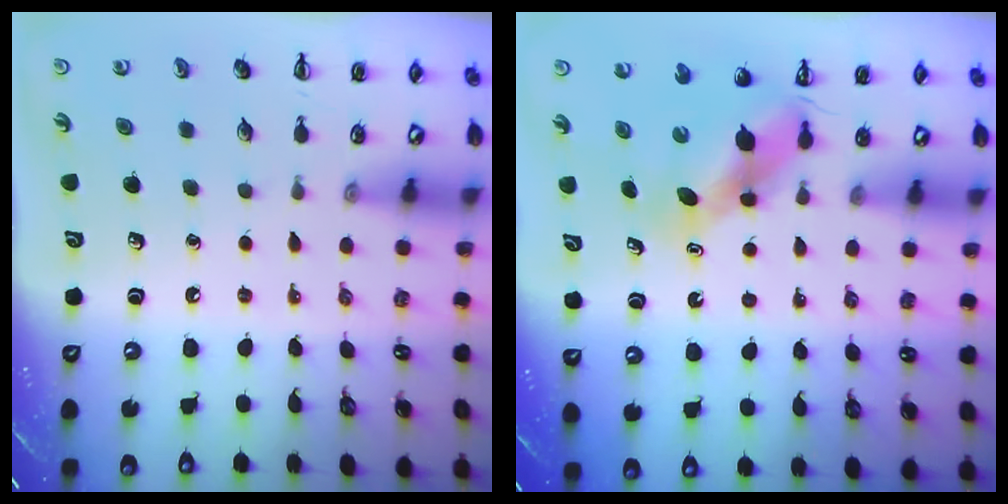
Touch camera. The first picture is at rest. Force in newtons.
{"total": 6.2, "press": 6.1, "slide": 1.1}